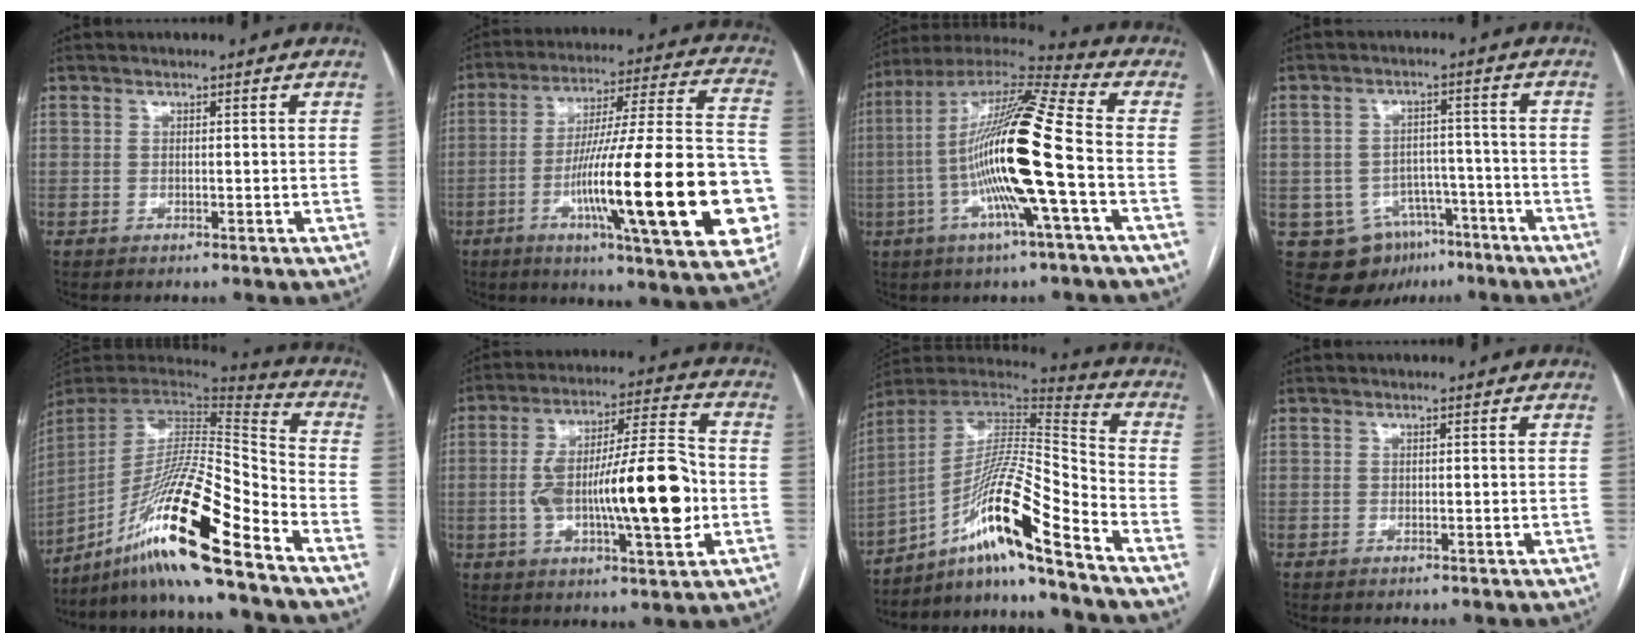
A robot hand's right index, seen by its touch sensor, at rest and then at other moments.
{"total": 28.6, "force": [-7.6, 2.7, 27.5], "torque": [-0.367, -0.007, -0.120]}
{"total": 19.6, "force": [-3.4, 0.3, 19.2], "torque": [-0.369, 0.001, -0.076]}
{"total": 10.4, "force": [-5.6, 8.0, 3.6], "torque": [-0.053, 0.020, -0.074]}
{"total": 21.0, "force": [-13.9, 0.1, 15.7], "torque": [-0.310, -0.013, -0.259]}
{"total": 18.2, "force": [-2.6, 3.2, 17.8], "torque": [-0.306, 0.013, -0.037]}
{"total": 16.9, "force": [-10.8, -0.3, 13.1], "torque": [-0.245, 0.009, -0.189]}
{"total": 0.0}